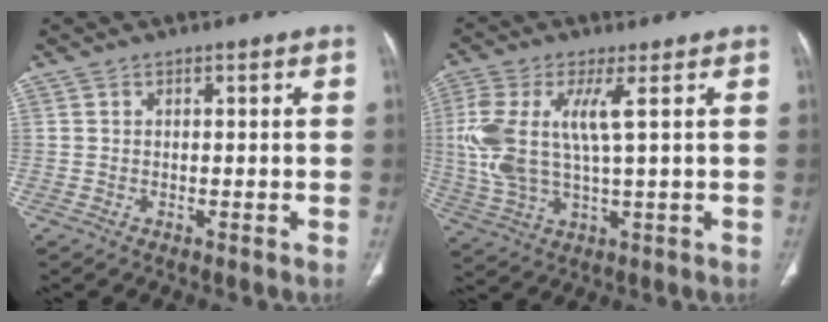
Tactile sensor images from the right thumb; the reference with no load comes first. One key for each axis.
{"total": 12.1, "fx": 2.3, "fy": 4.1, "fz": 11.1, "tx": -0.274, "ty": 0.000, "tz": 0.050}